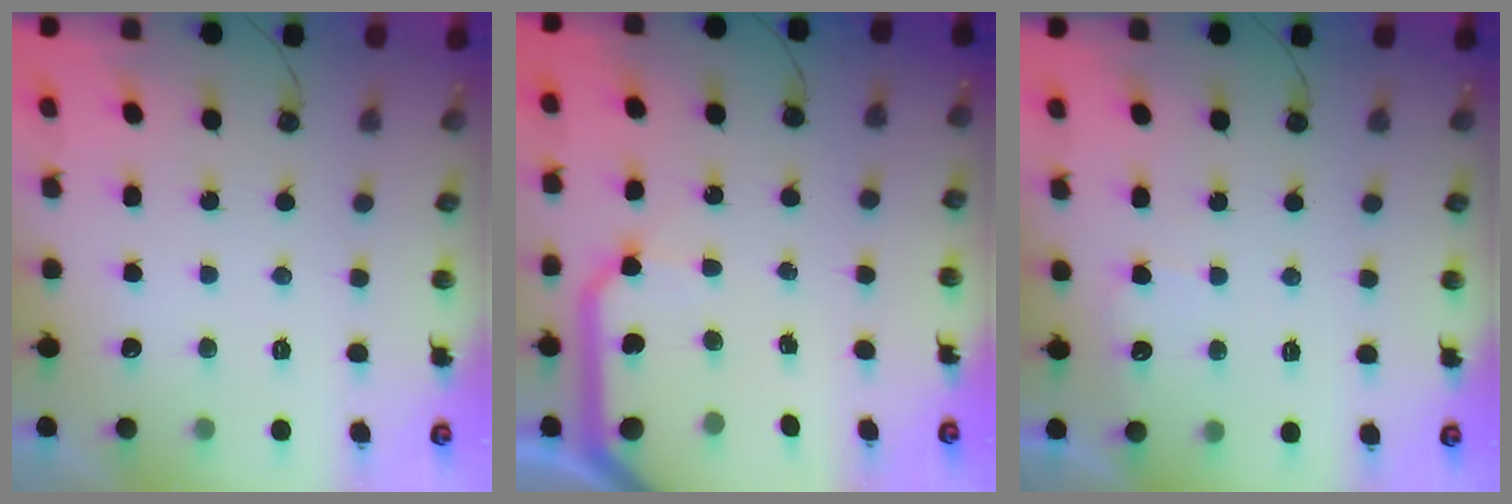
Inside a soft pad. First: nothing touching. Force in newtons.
{"total": 13.5, "press": 13.4, "slide": 1.7}
{"total": 3.0, "press": 3.0, "slide": 0.3}